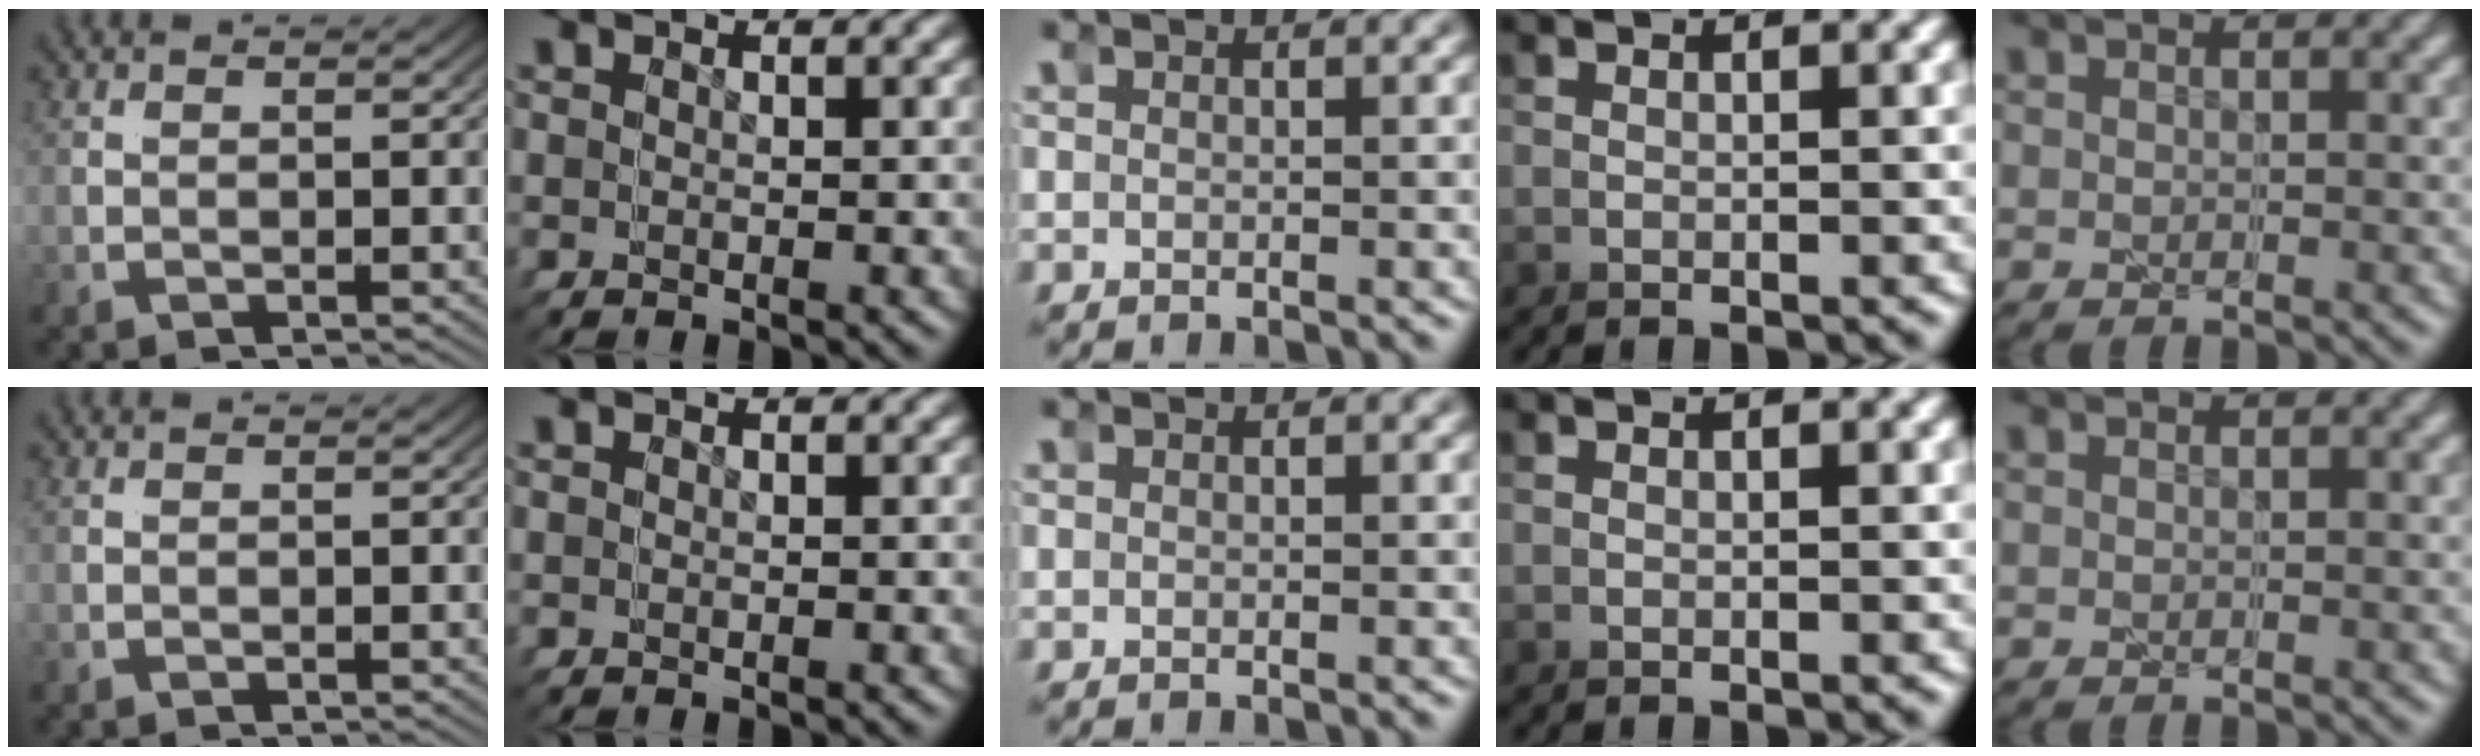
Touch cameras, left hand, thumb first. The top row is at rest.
{}